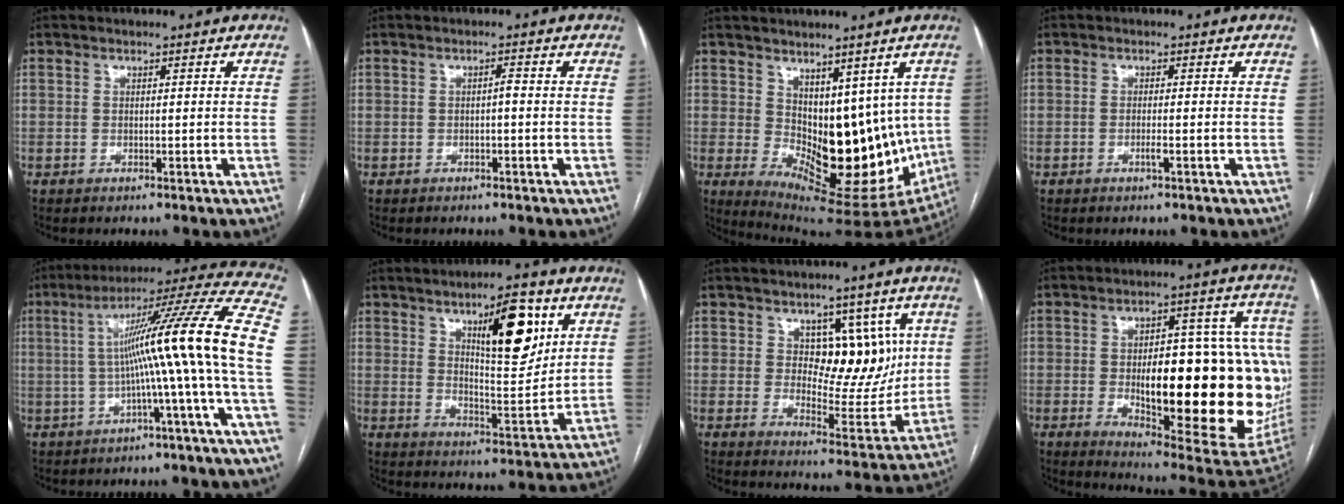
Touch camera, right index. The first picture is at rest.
{"total": 0.9, "force": [-0.2, 0.2, 0.8], "torque": [-0.011, 0.003, -0.003]}
{"total": 15.7, "force": [1.4, 8.4, 13.3], "torque": [-0.185, -0.014, 0.049]}
{"total": 1.1, "force": [-0.5, 0.0, 1.0], "torque": [-0.022, -0.001, -0.007]}
{"total": 17.2, "force": [-1.2, -2.1, 17.1], "torque": [-0.237, 0.033, -0.028]}
{"total": 12.6, "force": [5.9, 3.6, 10.6], "torque": [-0.158, -0.003, 0.096]}
{"total": 10.1, "force": [3.3, 5.8, 7.6], "torque": [-0.086, 0.007, 0.059]}
{"total": 28.5, "force": [-2.7, 8.8, 26.9], "torque": [-0.285, 0.020, -0.011]}